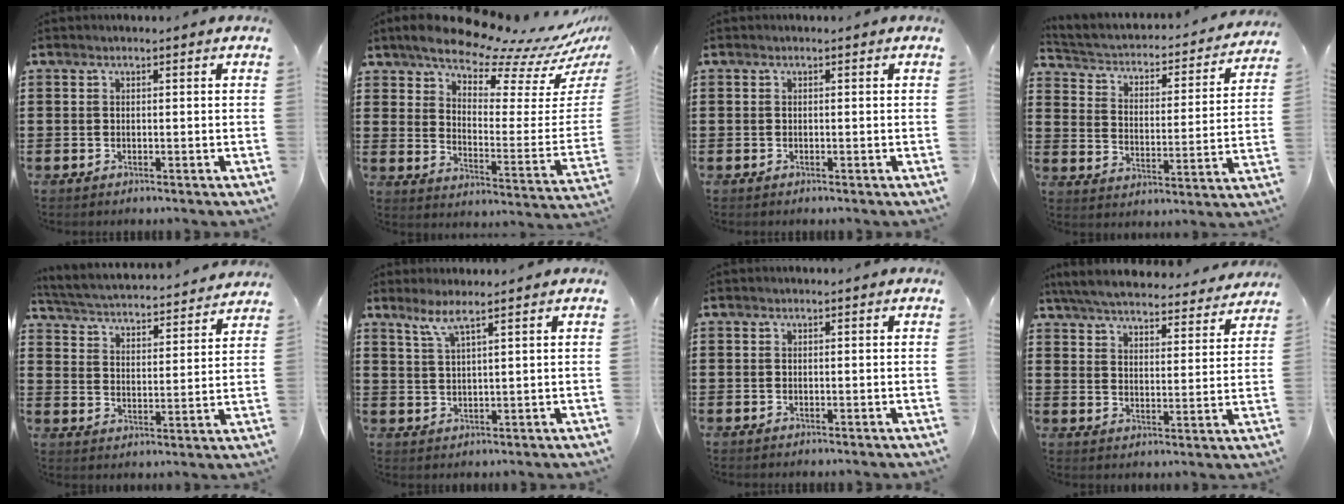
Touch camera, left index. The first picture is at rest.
{"total": 10.2, "force": [9.3, 1.5, 4.1], "torque": [-0.092, -0.078, 0.154]}
{"total": 0.0}
{"total": 2.0, "force": [1.6, 1.0, 0.7], "torque": [-0.030, -0.022, 0.015]}
{"total": 3.3, "force": [3.3, -0.3, 0.4], "torque": [-0.030, -0.032, 0.047]}
{"total": 3.5, "force": [2.6, 0.0, 2.2], "torque": [-0.053, 0.000, 0.047]}
{"total": 0.0}
{"total": 5.8, "force": [5.7, 0.1, 1.2], "torque": [-0.051, -0.038, 0.098]}